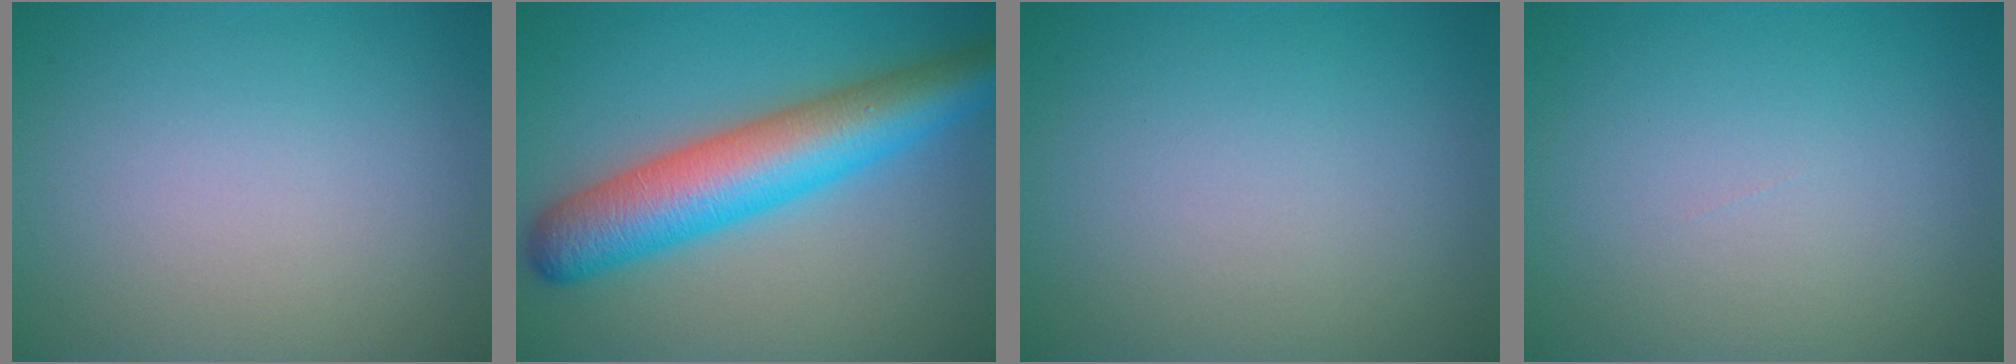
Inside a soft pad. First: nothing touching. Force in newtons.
{"total": 9.2, "press": 9.2, "slide": 0.1}
{"total": 0.0}
{"total": 0.0}